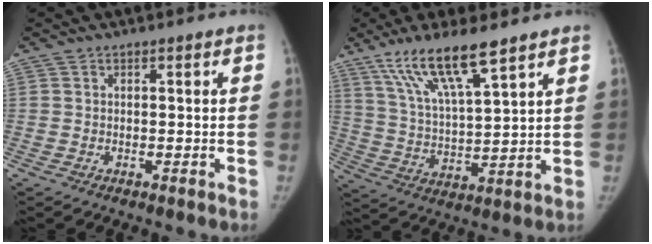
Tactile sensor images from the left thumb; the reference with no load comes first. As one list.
[{"total": 13.7, "force": [9.2, 2.3, 9.9], "torque": [-0.186, -0.036, 0.186]}]